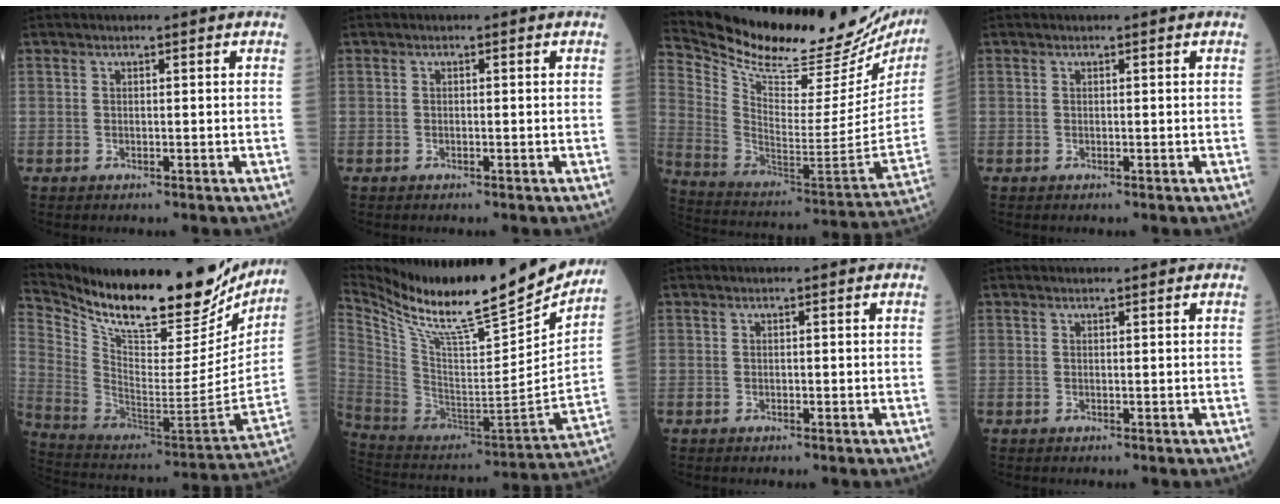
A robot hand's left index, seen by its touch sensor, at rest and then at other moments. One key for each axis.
{"total": 0.0}
{"total": 30.0, "fx": 26.6, "fy": 6.1, "fz": 12.5, "tx": -0.221, "ty": -0.084, "tz": 0.377}
{"total": 0.0}
{"total": 28.8, "fx": 23.8, "fy": 7.7, "fz": 14.3, "tx": -0.254, "ty": -0.037, "tz": 0.363}
{"total": 27.8, "fx": 23.9, "fy": 2.6, "fz": 13.9, "tx": -0.256, "ty": -0.071, "tz": 0.378}
{"total": 1.0, "fx": -0.4, "fy": 0.6, "fz": 0.7, "tx": -0.006, "ty": 0.003, "tz": -0.007}
{"total": 0.8, "fx": 0.8, "fy": -0.1, "fz": 0.2, "tx": -0.009, "ty": 0.007, "tz": 0.013}